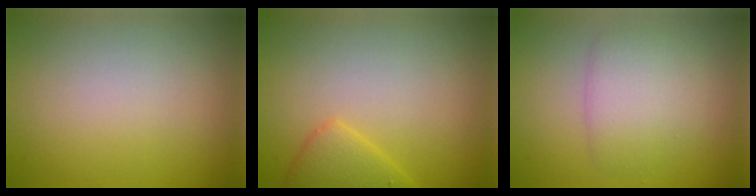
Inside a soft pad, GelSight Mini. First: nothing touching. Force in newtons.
{"total": 2.4, "press": 2.4, "slide": 0.2}
{"total": 3.4, "press": 3.4, "slide": 0.1}